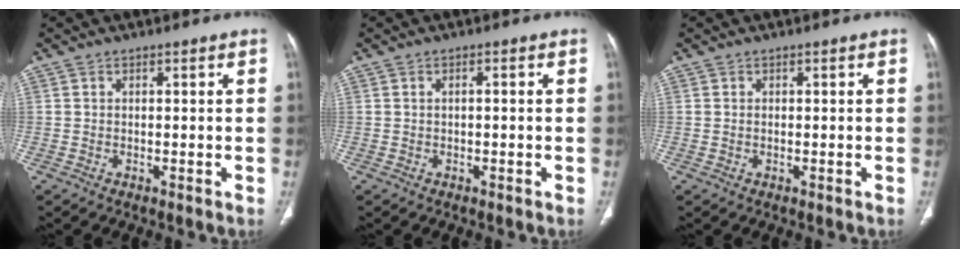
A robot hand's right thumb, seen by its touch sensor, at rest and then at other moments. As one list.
[{"total": 0.9, "force": [-0.1, 0.3, 0.9], "torque": [-0.020, 0.004, -0.002]}, {"total": 0.0}]